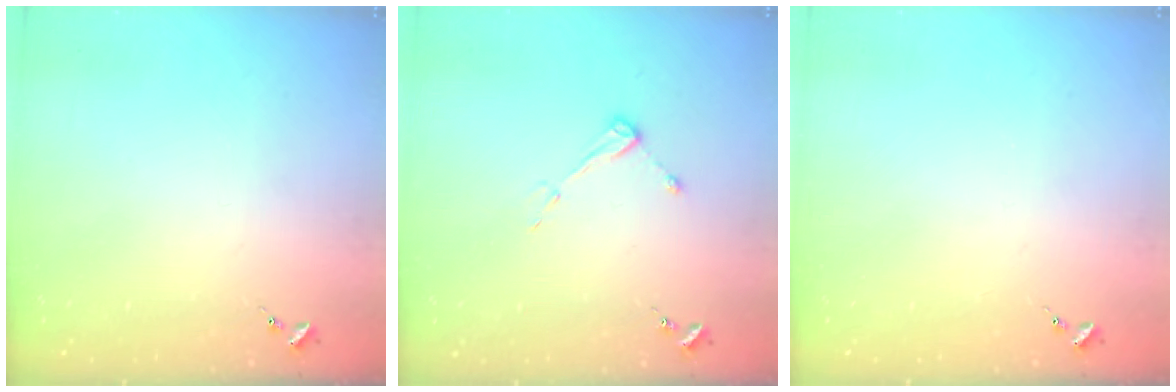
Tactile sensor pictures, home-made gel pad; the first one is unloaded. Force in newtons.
{"total": 4.2, "press": 4.2, "slide": 0.6}
{"total": 0.0}